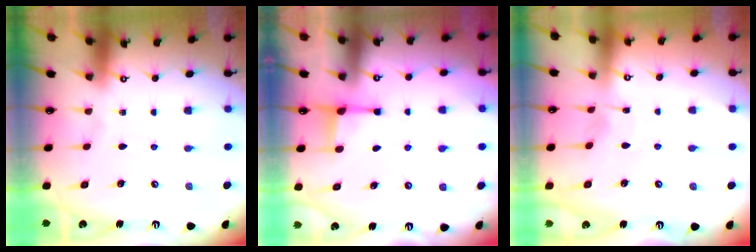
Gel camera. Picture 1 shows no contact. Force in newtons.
{"total": 2.3, "press": 2.2, "slide": 0.6}
{"total": 2.3, "press": 2.3, "slide": 0.3}